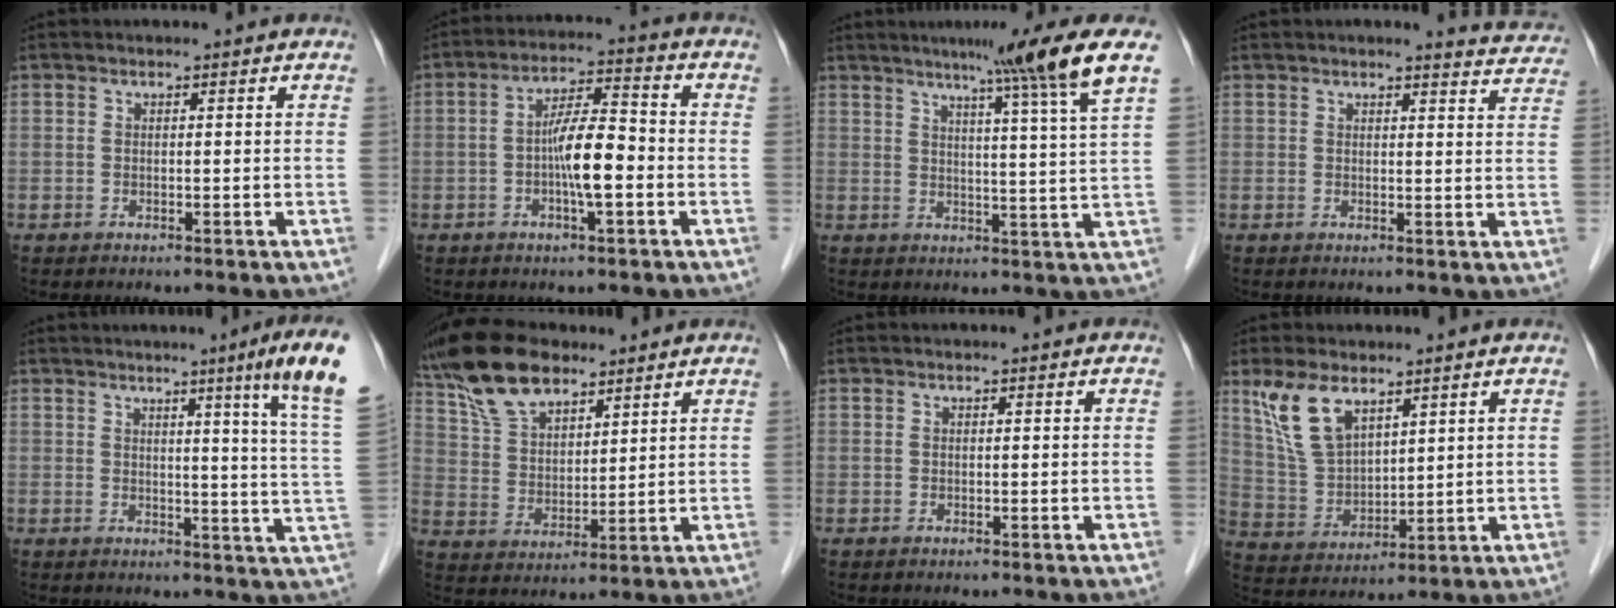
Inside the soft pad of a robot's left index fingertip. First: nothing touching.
{"total": 7.6, "force": [-1.8, 1.2, 7.3], "torque": [-0.136, 0.008, -0.036]}
{"total": 10.2, "force": [6.7, -2.9, 7.0], "torque": [-0.109, -0.010, 0.088]}
{"total": 5.8, "force": [5.8, 0.6, 0.5], "torque": [0.002, -0.023, 0.043]}
{"total": 11.4, "force": [7.1, -2.3, 8.6], "torque": [-0.108, -0.032, 0.067]}
{"total": 11.6, "force": [8.7, 5.1, 5.7], "torque": [-0.121, 0.028, 0.171]}
{"total": 0.0}
{"total": 8.6, "force": [5.6, 3.7, 5.2], "torque": [-0.117, 0.008, 0.126]}